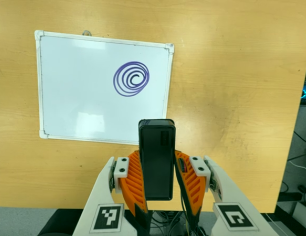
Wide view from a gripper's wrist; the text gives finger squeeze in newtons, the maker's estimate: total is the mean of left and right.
{"total": 4.9, "left": 3.7, "right": 6.0}